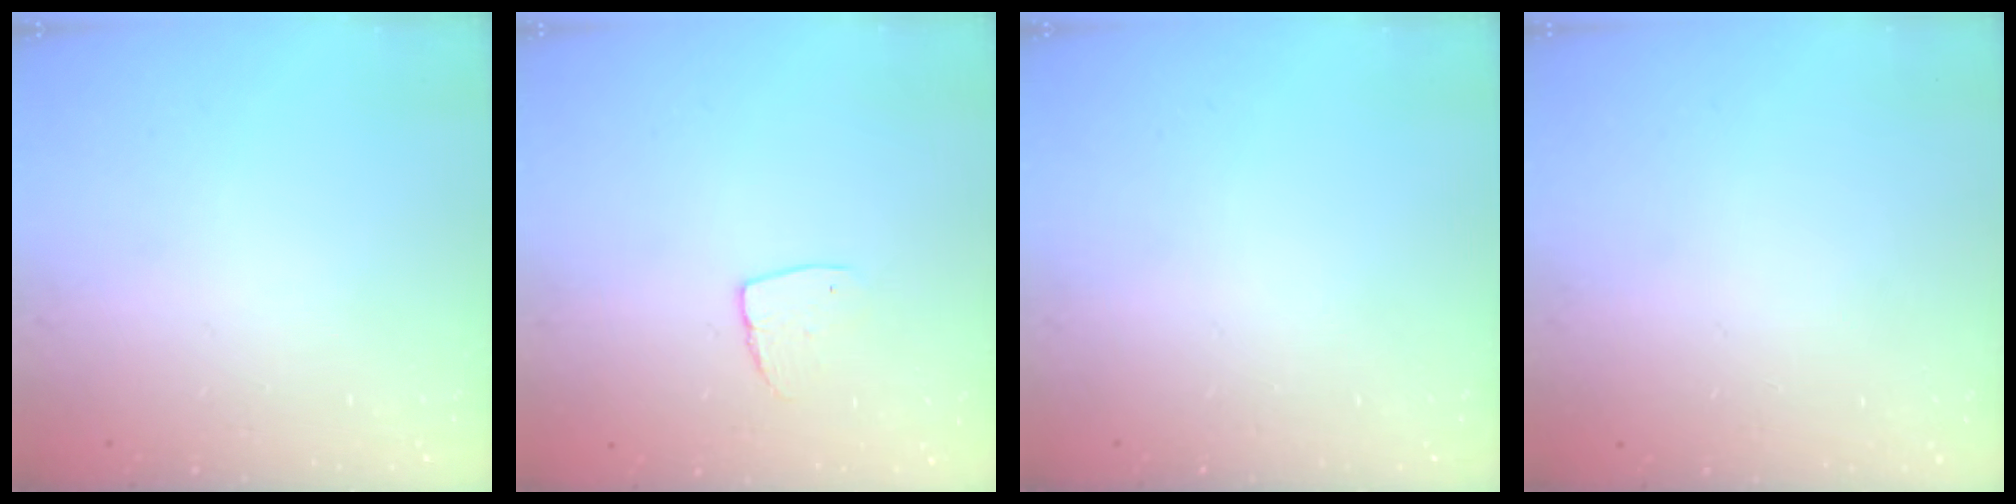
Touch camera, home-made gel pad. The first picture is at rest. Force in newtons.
{"total": 6.0, "press": 6.0, "slide": 0.3}
{"total": 0.0}
{"total": 0.0}